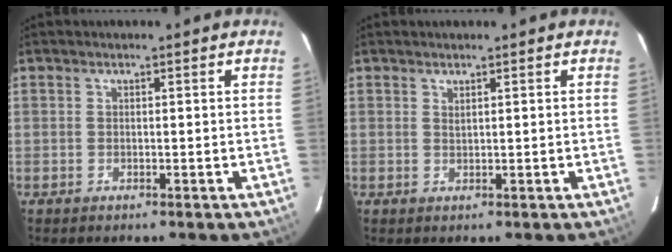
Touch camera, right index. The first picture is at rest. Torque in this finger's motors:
{"motor_torque": [-0.17, 0.20, 0.02, 0.00]}